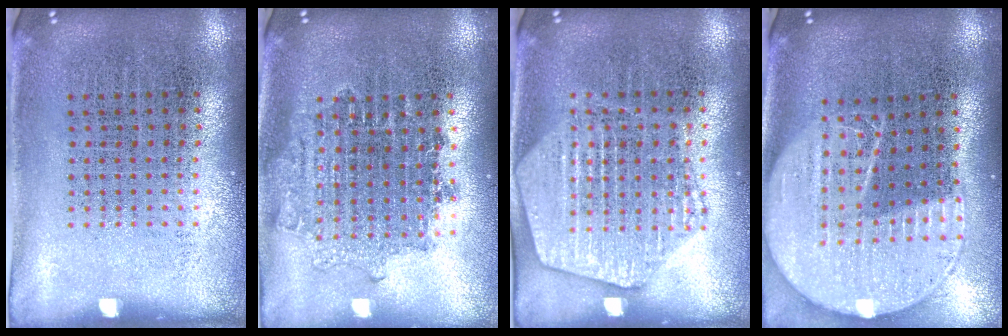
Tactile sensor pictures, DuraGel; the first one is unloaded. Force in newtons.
{"total": 1.7, "press": 1.4, "slide": 1.0}
{"total": 1.6, "press": 1.6, "slide": 0.2}
{"total": 2.1, "press": 1.8, "slide": 1.0}